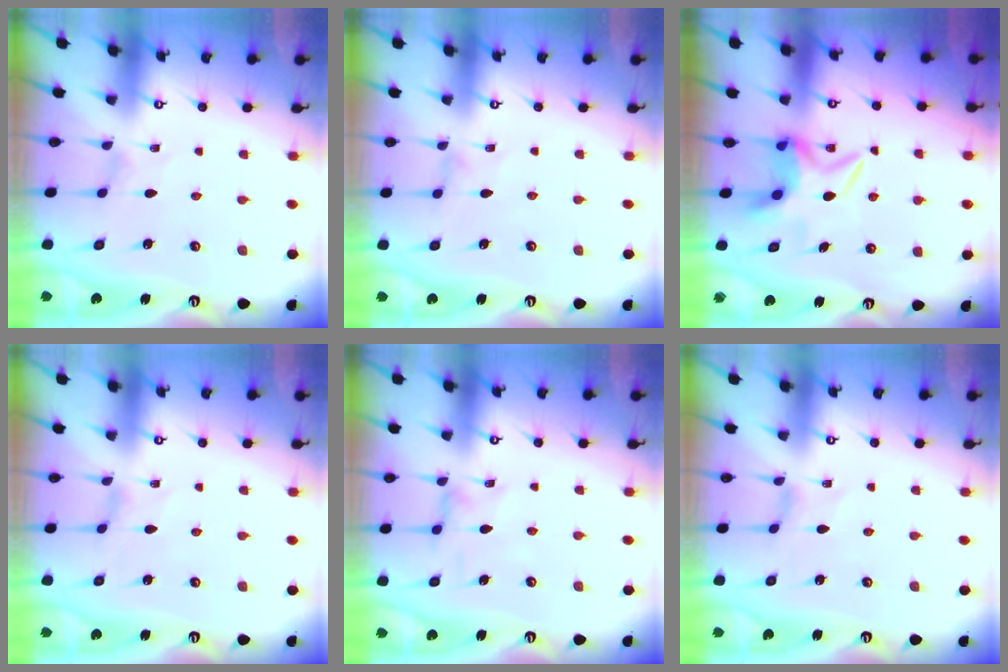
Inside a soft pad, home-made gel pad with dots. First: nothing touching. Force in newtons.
{"total": 0.0}
{"total": 6.6, "press": 6.5, "slide": 1.2}
{"total": 0.0}
{"total": 0.9, "press": 0.8, "slide": 0.3}
{"total": 0.0}